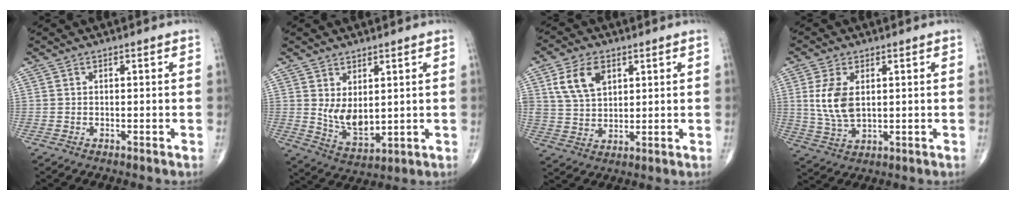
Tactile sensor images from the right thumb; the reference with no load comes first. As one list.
[{"total": 7.3, "force": [1.5, 3.9, 5.9], "torque": [-0.091, -0.028, 0.046]}, {"total": 9.1, "force": [3.8, 5.8, 5.8], "torque": [-0.096, -0.011, 0.076]}, {"total": 8.4, "force": [1.6, 4.7, 6.8], "torque": [-0.140, -0.009, 0.042]}]